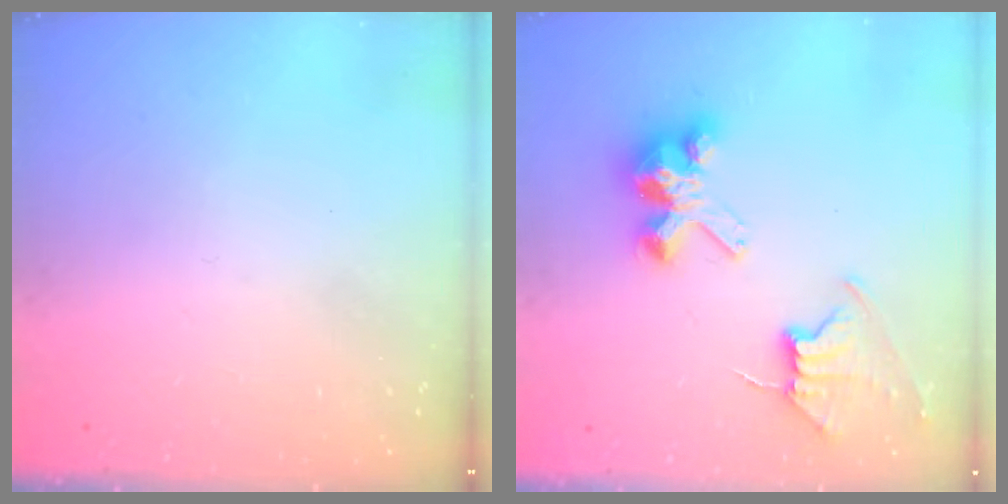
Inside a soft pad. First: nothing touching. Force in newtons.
{"total": 8.4, "press": 8.3, "slide": 0.7}